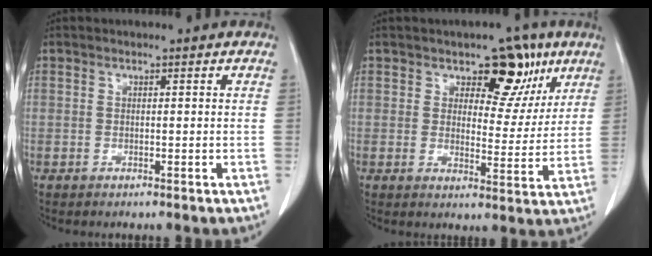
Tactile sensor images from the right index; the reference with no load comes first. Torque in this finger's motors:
{"motor_torque": [0.64, 0.59, 0.06, 0.02]}